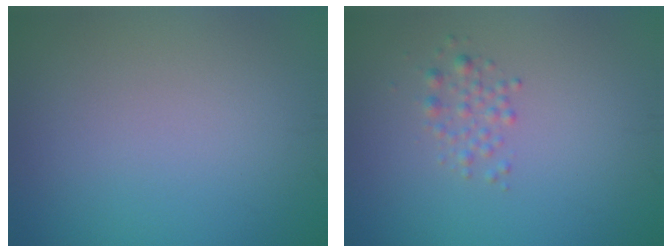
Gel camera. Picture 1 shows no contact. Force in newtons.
{"total": 1.4, "press": 1.4, "slide": 0.0}